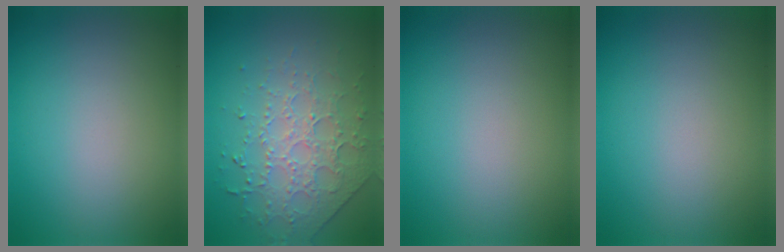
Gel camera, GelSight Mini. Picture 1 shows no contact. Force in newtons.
{"total": 3.8, "press": 3.3, "slide": 1.8}
{"total": 0.0}
{"total": 0.0}